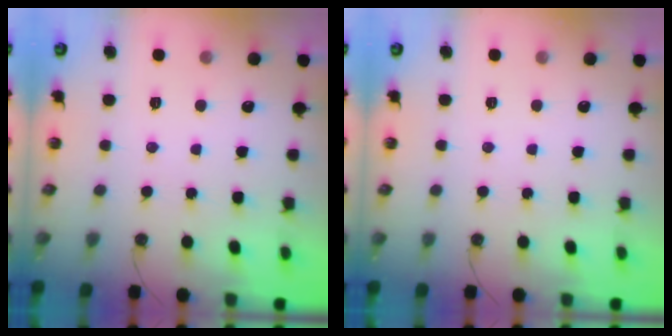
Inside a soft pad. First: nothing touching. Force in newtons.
{"total": 0.0}